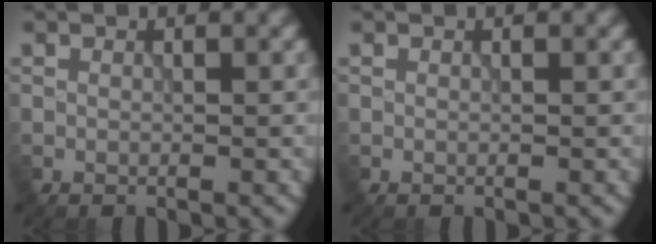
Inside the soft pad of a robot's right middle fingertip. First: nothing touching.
{"total": 0.0}